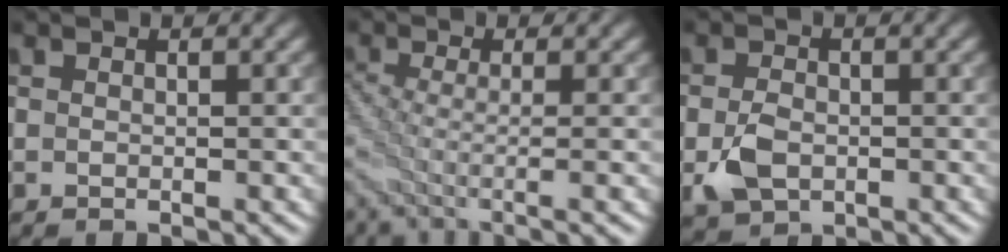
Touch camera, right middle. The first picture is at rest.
{"total": 3.2, "force": [-1.0, 1.0, 2.8], "torque": [-0.052, -0.022, -0.031]}
{"total": 3.3, "force": [-0.7, 2.4, 2.2], "torque": [-0.049, -0.006, -0.015]}